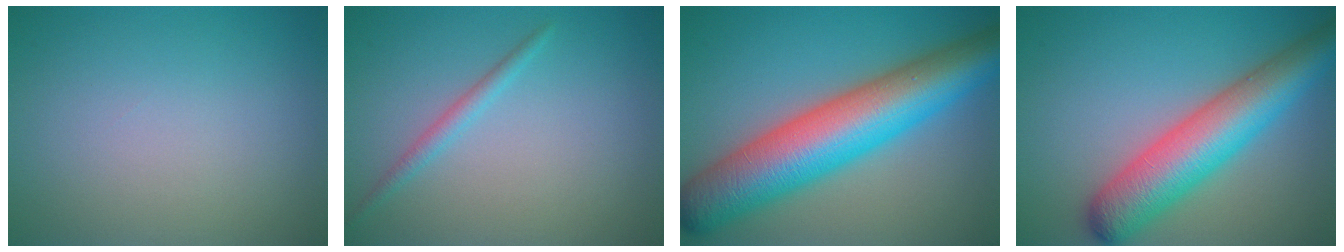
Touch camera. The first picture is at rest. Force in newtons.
{"total": 1.4, "press": 1.4, "slide": 0.0}
{"total": 12.3, "press": 12.3, "slide": 0.3}
{"total": 8.5, "press": 8.5, "slide": 0.3}